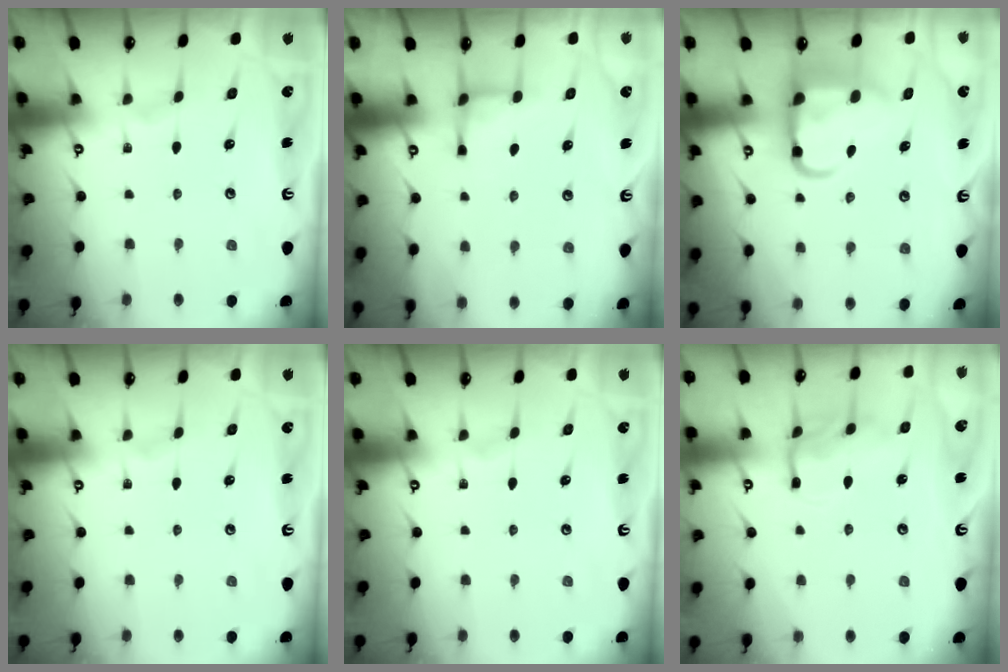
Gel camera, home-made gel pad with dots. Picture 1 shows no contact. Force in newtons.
{"total": 3.6, "press": 3.5, "slide": 0.7}
{"total": 10.5, "press": 10.4, "slide": 1.5}
{"total": 0.0}
{"total": 0.0}
{"total": 10.6, "press": 10.6, "slide": 0.7}